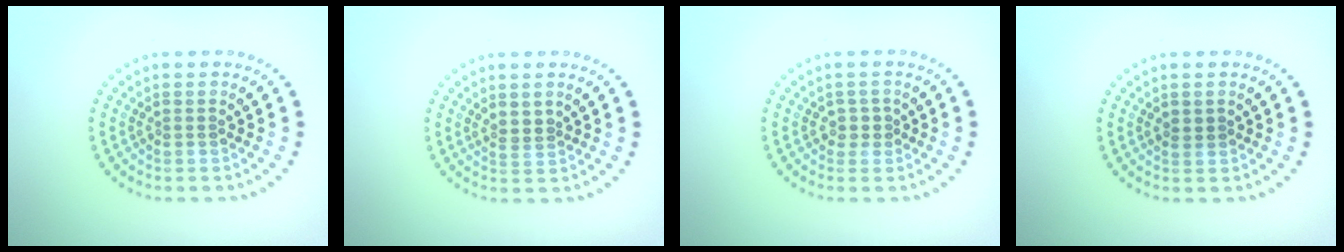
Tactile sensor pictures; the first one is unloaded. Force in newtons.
{"total": 1.4, "press": 1.3, "slide": 0.7}
{"total": 1.4, "press": 1.2, "slide": 0.8}
{"total": 0.9, "press": 0.9, "slide": 0.1}